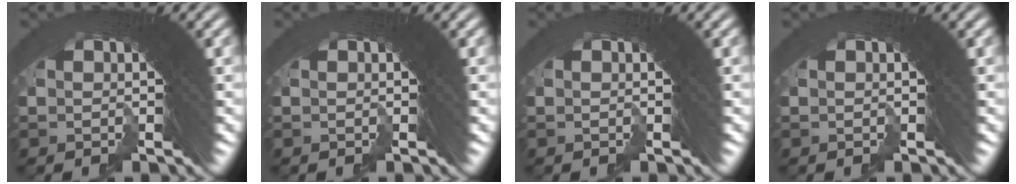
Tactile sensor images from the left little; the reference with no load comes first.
{"total": 0.0}
{"total": 0.0}
{"total": 0.0}